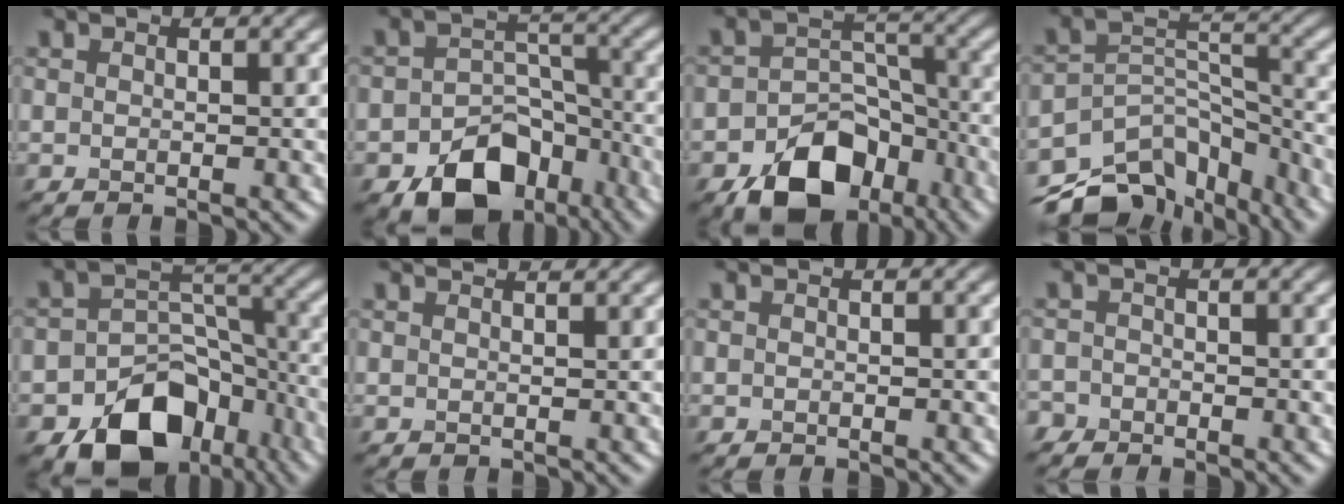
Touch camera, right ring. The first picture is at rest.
{"total": 9.3, "force": [-5.6, 5.9, 4.5], "torque": [-0.065, -0.014, -0.089]}
{"total": 9.3, "force": [-5.5, 5.8, 4.6], "torque": [-0.069, -0.009, -0.089]}
{"total": 11.9, "force": [-9.7, 6.0, 3.3], "torque": [-0.053, 0.009, -0.148]}
{"total": 11.2, "force": [-6.7, 7.2, 5.4], "torque": [-0.077, -0.017, -0.106]}
{"total": 2.3, "force": [2.1, 0.6, 0.8], "torque": [-0.004, 0.005, 0.019]}
{"total": 0.0}
{"total": 1.3, "force": [-1.2, 0.5, -0.4], "torque": [0.007, 0.000, -0.026]}